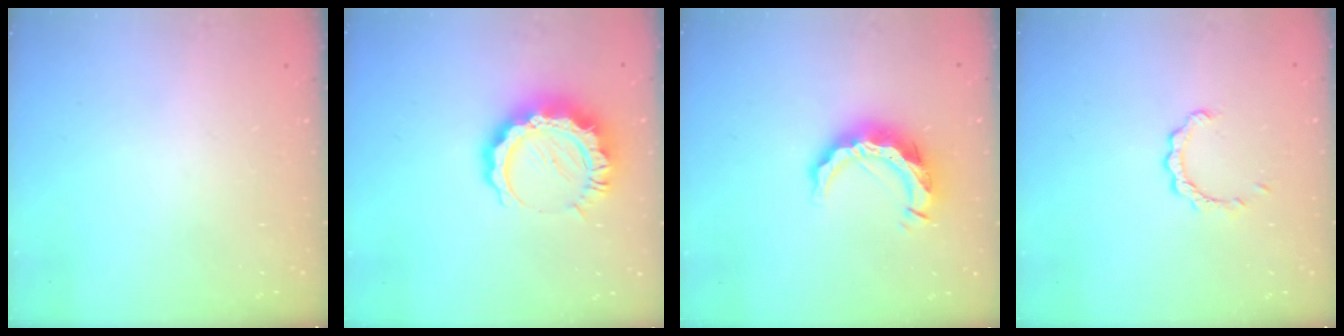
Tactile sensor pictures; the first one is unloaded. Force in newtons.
{"total": 11.0, "press": 11.0, "slide": 1.1}
{"total": 11.6, "press": 11.6, "slide": 1.1}
{"total": 2.4, "press": 2.4, "slide": 0.2}